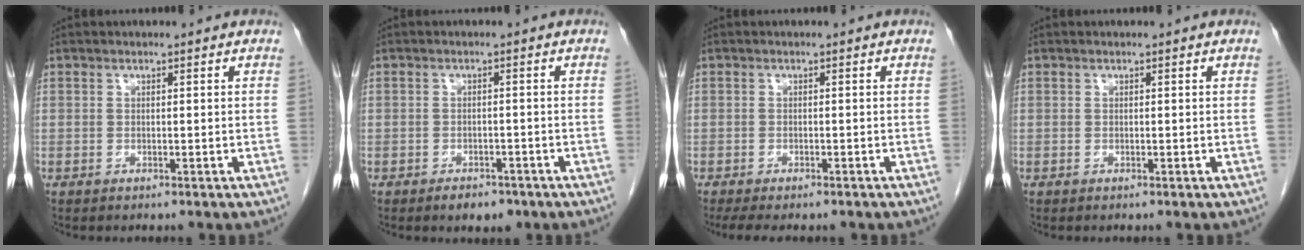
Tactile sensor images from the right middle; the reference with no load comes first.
{"total": 3.0, "force": [-2.1, 1.6, 1.4], "torque": [-0.020, 0.002, -0.021]}
{"total": 6.3, "force": [-5.1, 1.7, 3.2], "torque": [-0.040, -0.009, -0.072]}
{"total": 0.0}